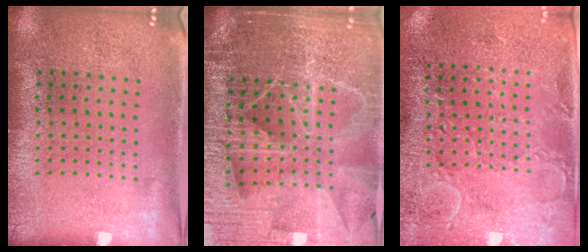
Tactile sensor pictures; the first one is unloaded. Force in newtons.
{"total": 5.5, "press": 4.9, "slide": 2.4}
{"total": 2.7, "press": 2.5, "slide": 0.9}